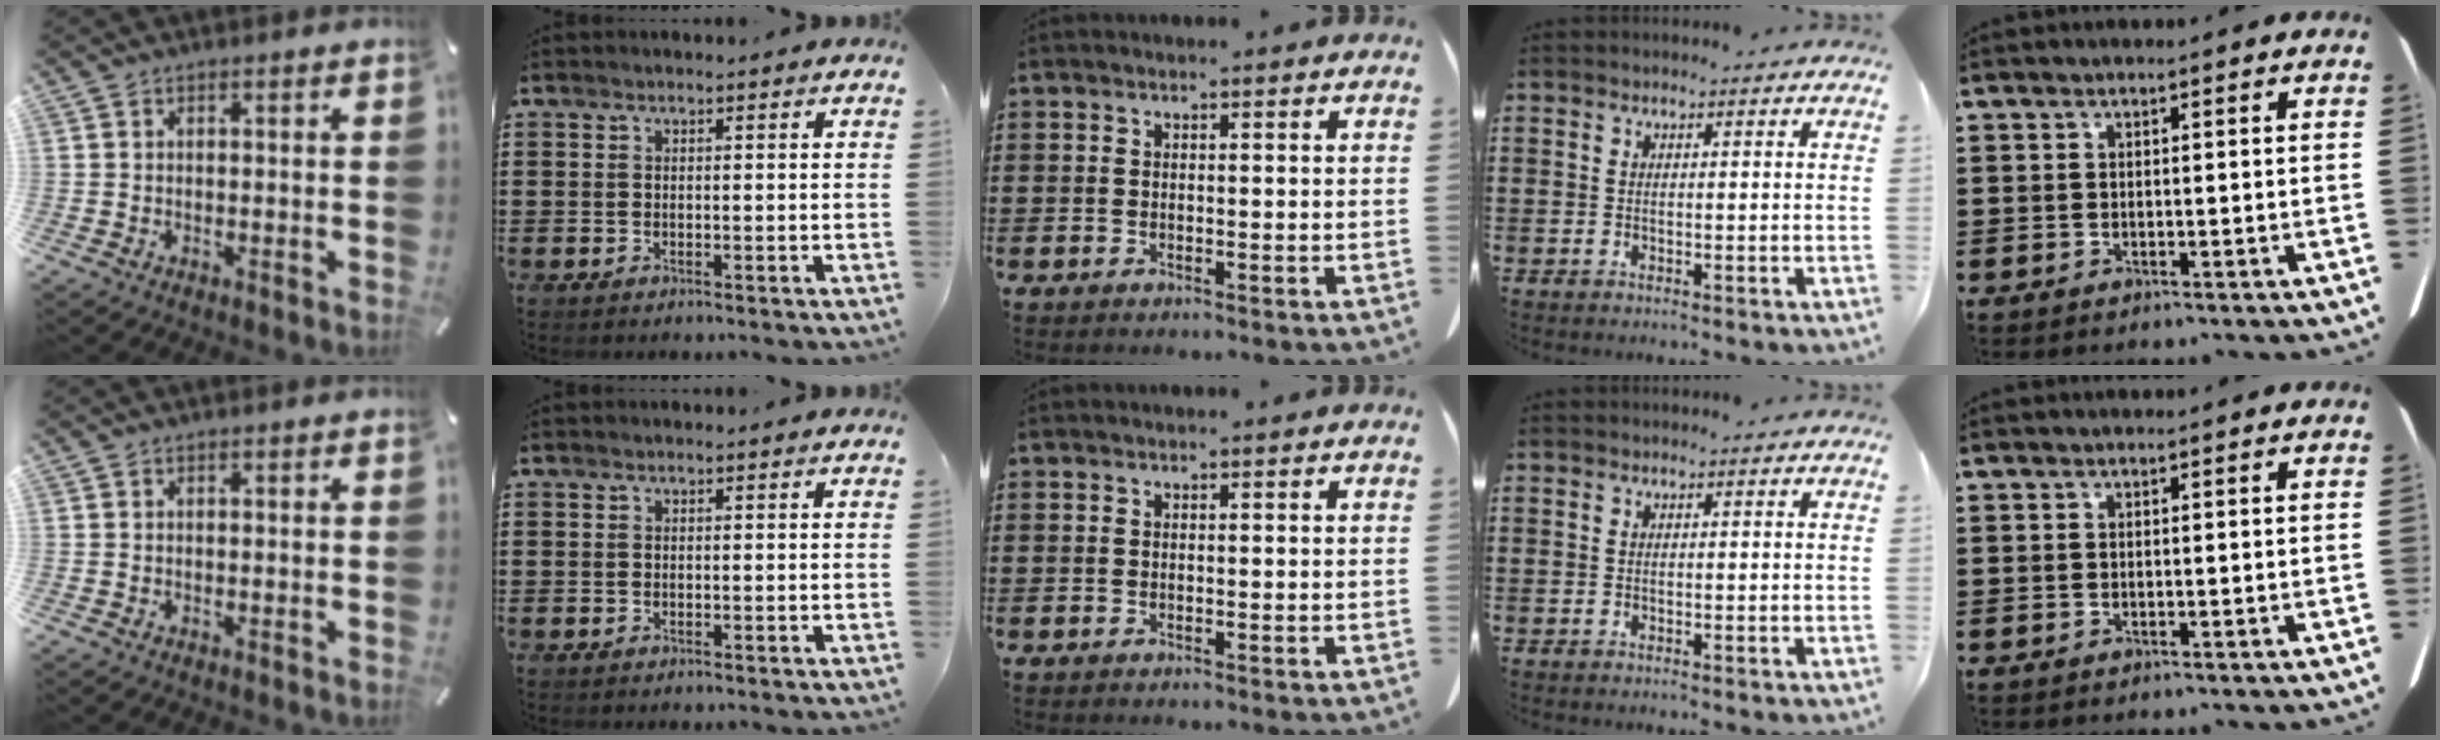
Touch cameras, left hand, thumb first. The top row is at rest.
{}